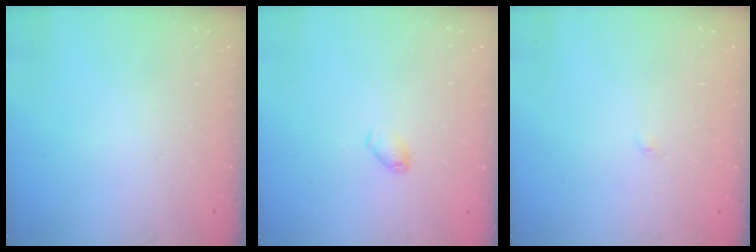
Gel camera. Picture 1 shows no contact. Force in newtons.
{"total": 3.4, "press": 3.3, "slide": 0.6}
{"total": 2.0, "press": 2.0, "slide": 0.2}